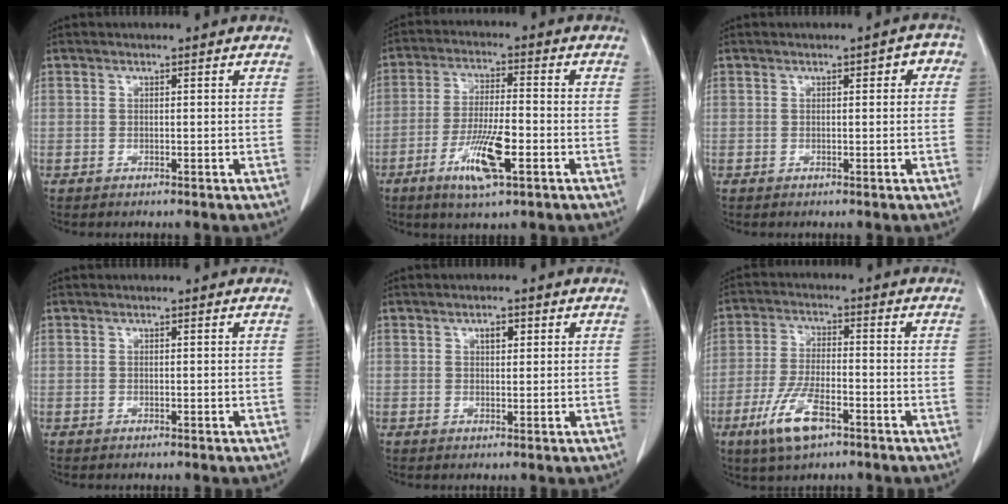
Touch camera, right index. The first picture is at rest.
{"total": 9.3, "force": [-3.9, 1.5, 8.2], "torque": [-0.160, -0.010, -0.068]}
{"total": 2.3, "force": [0.5, 1.1, 2.0], "torque": [-0.018, 0.019, 0.005]}
{"total": 0.0}
{"total": 1.9, "force": [0.8, 0.9, 1.4], "torque": [-0.022, 0.000, 0.012]}
{"total": 8.8, "force": [-4.8, 2.5, 6.9], "torque": [-0.146, -0.012, -0.087]}